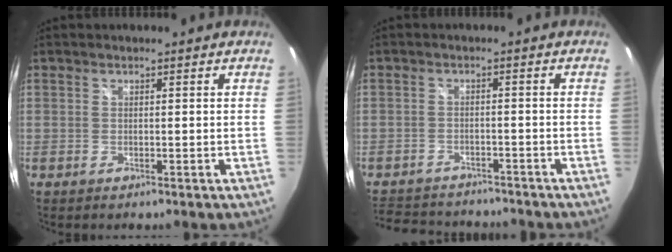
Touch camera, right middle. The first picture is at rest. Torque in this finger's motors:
{"motor_torque": [0.22, -0.62, -0.10, -0.04]}